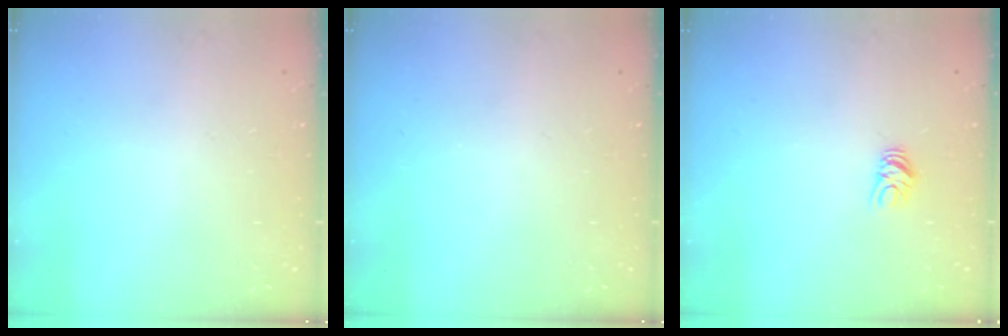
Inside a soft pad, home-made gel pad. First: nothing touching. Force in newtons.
{"total": 0.0}
{"total": 5.8, "press": 5.8, "slide": 0.5}